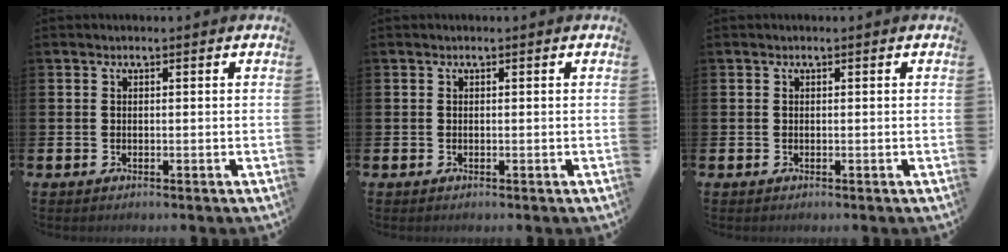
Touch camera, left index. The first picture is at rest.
{"total": 0.0}
{"total": 0.0}